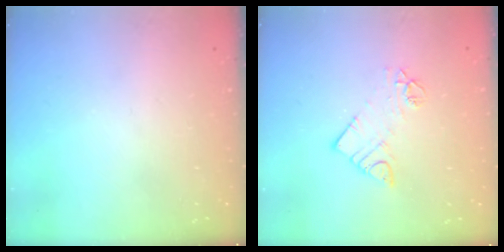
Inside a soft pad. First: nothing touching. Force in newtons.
{"total": 8.6, "press": 8.5, "slide": 0.7}